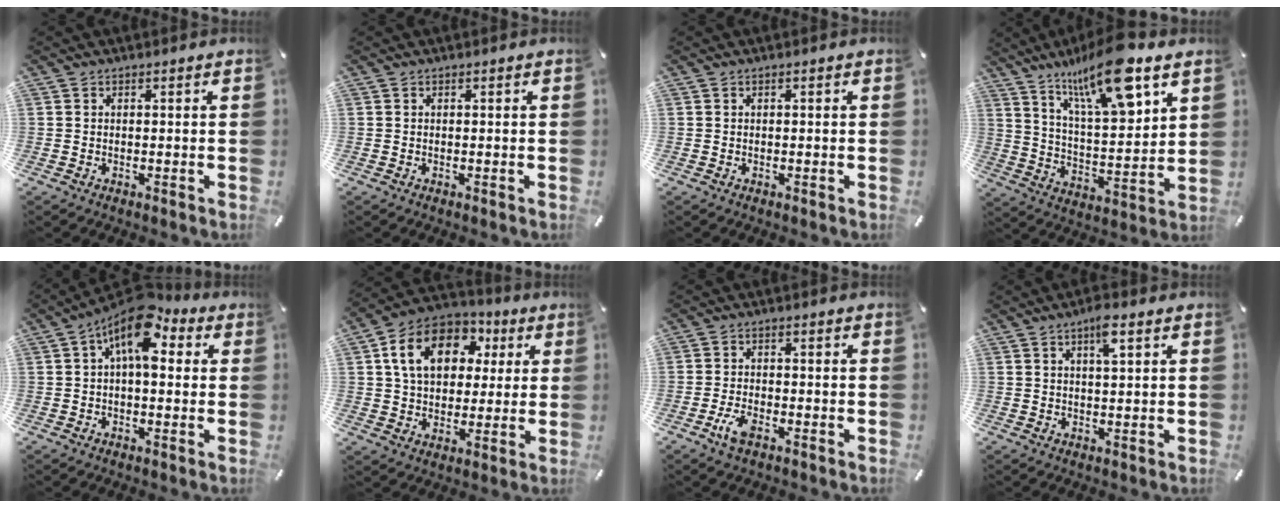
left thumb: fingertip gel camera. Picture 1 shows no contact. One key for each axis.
{"total": 0.0}
{"total": 0.0}
{"total": 17.6, "fx": 12.2, "fy": 5.4, "fz": 11.6, "tx": -0.211, "ty": -0.063, "tz": 0.201}
{"total": 11.5, "fx": 4.4, "fy": 5.5, "fz": 9.1, "tx": -0.137, "ty": -0.026, "tz": 0.075}
{"total": 14.4, "fx": 4.5, "fy": 10.9, "fz": 8.2, "tx": -0.151, "ty": 0.002, "tz": 0.083}
{"total": 4.4, "fx": -2.4, "fy": 1.9, "fz": 3.1, "tx": -0.076, "ty": 0.003, "tz": -0.049}
{"total": 4.5, "fx": 2.2, "fy": 1.0, "fz": 3.8, "tx": -0.065, "ty": -0.001, "tz": 0.033}